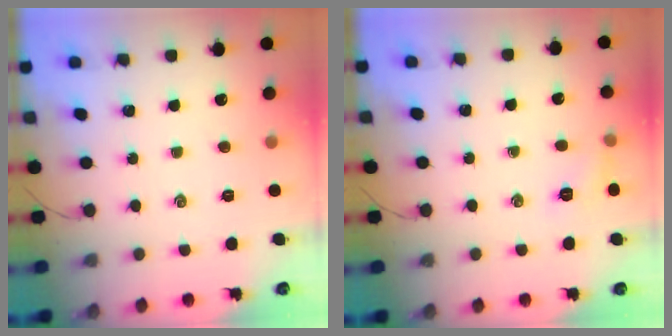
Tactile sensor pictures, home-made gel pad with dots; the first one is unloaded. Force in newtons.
{"total": 6.4, "press": 6.1, "slide": 1.8}